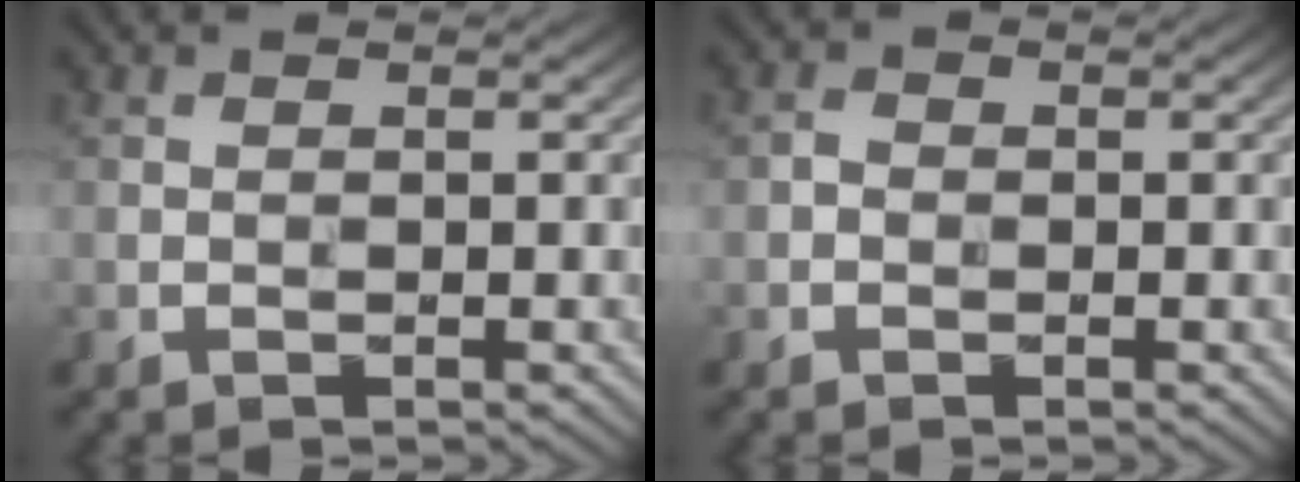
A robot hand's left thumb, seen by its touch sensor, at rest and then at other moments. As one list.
[{"total": 0.9, "force": [-0.3, 0.8, 0.4], "torque": [-0.008, -0.001, -0.010]}]